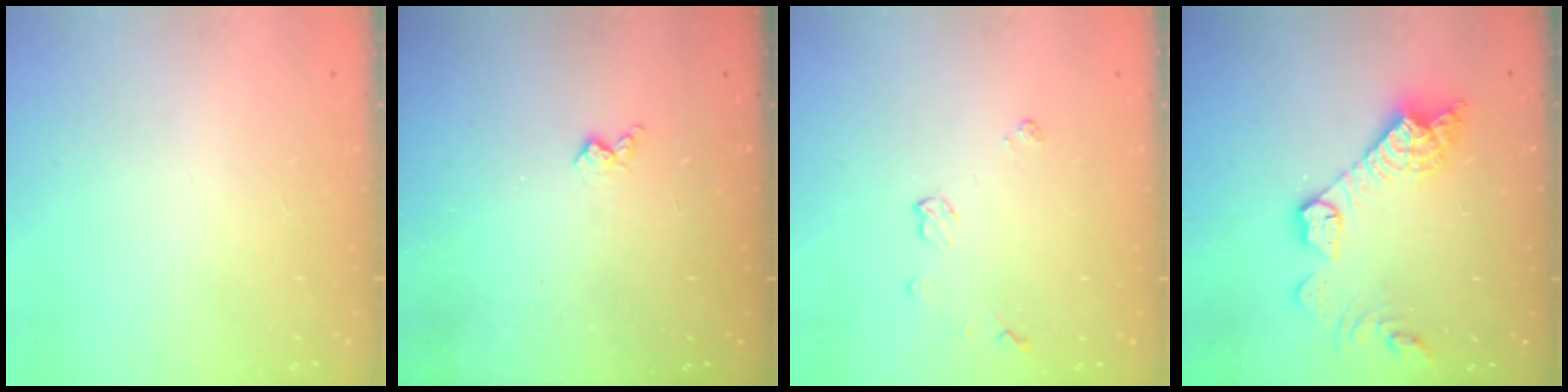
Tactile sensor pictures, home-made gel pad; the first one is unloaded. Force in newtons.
{"total": 3.6, "press": 3.6, "slide": 0.6}
{"total": 4.9, "press": 4.9, "slide": 0.6}
{"total": 14.7, "press": 14.7, "slide": 0.9}